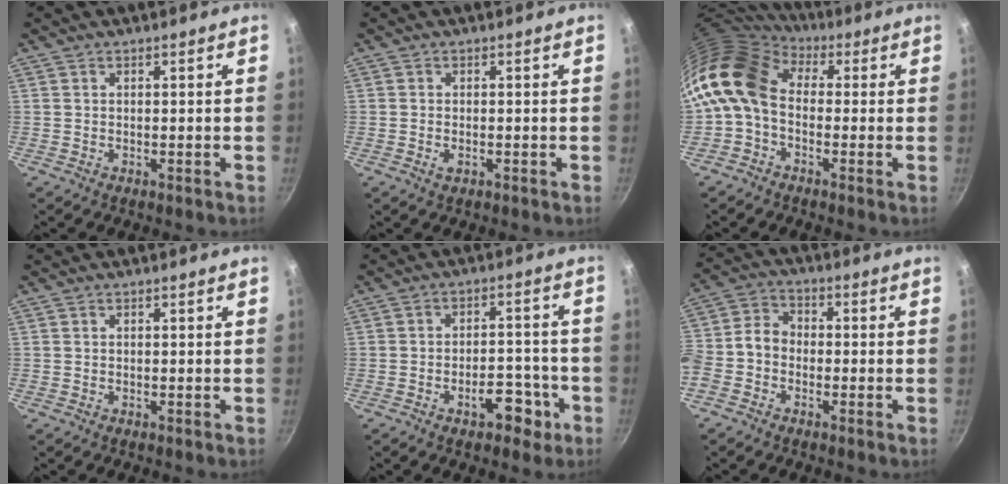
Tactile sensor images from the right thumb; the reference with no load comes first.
{"total": 1.4, "force": [-0.5, 0.7, 1.0], "torque": [-0.020, -0.001, -0.009]}
{"total": 13.1, "force": [0.3, 9.6, 9.0], "torque": [-0.166, 0.027, -0.018]}
{"total": 0.0}
{"total": 7.9, "force": [-3.8, 4.4, 5.4], "torque": [-0.044, 0.030, -0.050]}
{"total": 8.0, "force": [-2.5, 6.1, 4.6], "torque": [-0.089, 0.042, -0.065]}